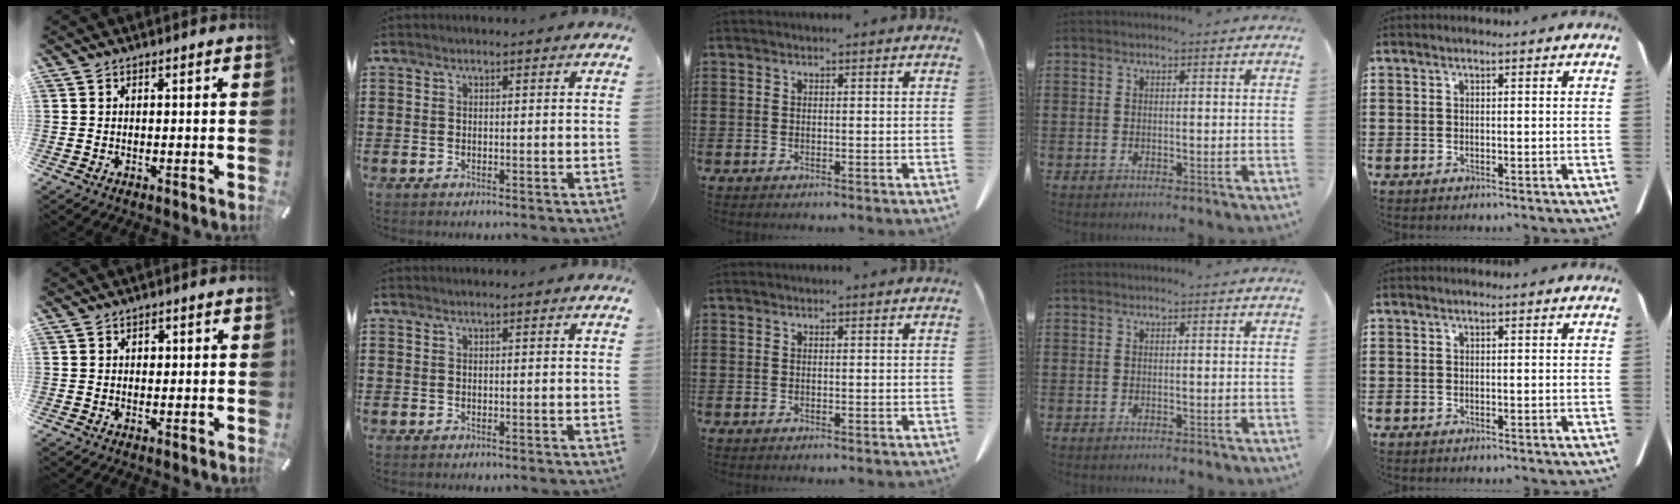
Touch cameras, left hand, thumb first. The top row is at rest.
{"thumb": {"total": 1.1, "force": [0.1, 1.0, 0.5], "torque": [-0.010, 0.005, -0.001]}}